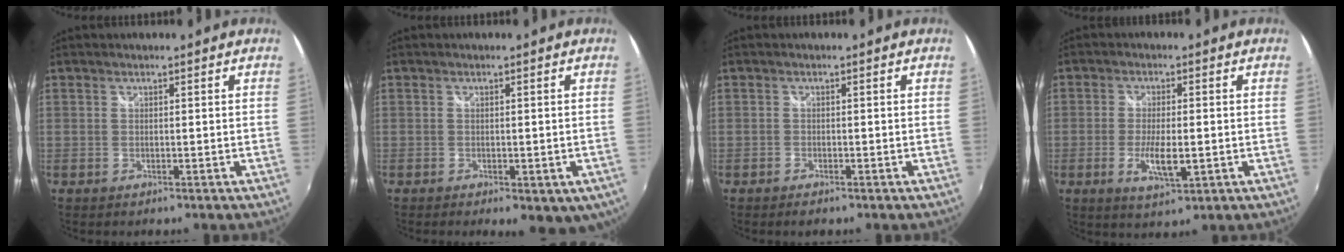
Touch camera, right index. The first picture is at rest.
{"total": 7.7, "force": [-4.1, 3.3, 5.7], "torque": [-0.086, -0.033, -0.048]}
{"total": 1.3, "force": [-1.1, 0.5, 0.6], "torque": [-0.016, -0.005, -0.021]}
{"total": 6.6, "force": [-1.8, 1.9, 6.0], "torque": [-0.116, -0.013, -0.030]}